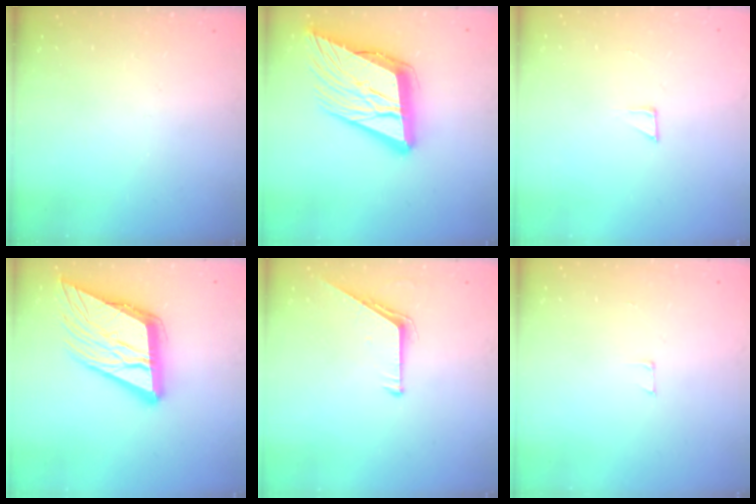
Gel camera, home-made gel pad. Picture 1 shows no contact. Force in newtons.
{"total": 23.3, "press": 22.8, "slide": 5.1}
{"total": 2.3, "press": 2.3, "slide": 0.2}
{"total": 20.5, "press": 20.2, "slide": 3.3}
{"total": 5.3, "press": 5.3, "slide": 0.5}
{"total": 2.9, "press": 2.9, "slide": 0.2}